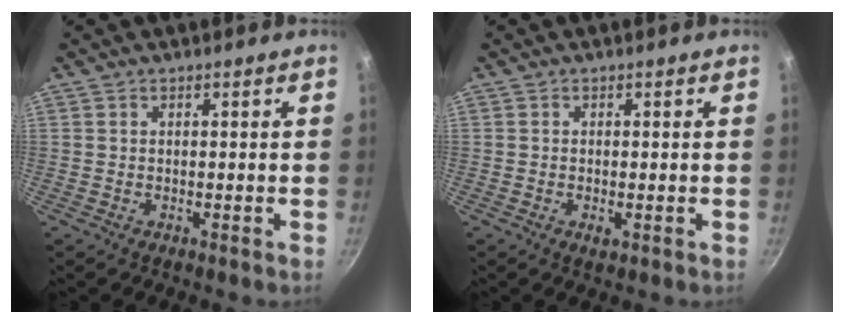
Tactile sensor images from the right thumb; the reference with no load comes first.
{"total": 1.5, "force": [-0.4, 0.7, 1.3], "torque": [-0.023, -0.002, -0.006]}